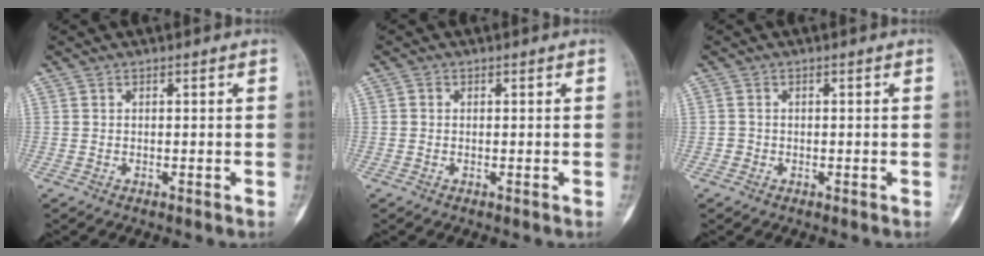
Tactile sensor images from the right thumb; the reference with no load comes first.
{"total": 0.6, "force": [0.0, 0.5, 0.2], "torque": [-0.001, 0.001, -0.003]}
{"total": 0.9, "force": [-0.3, 0.8, 0.1], "torque": [0.002, 0.004, -0.006]}